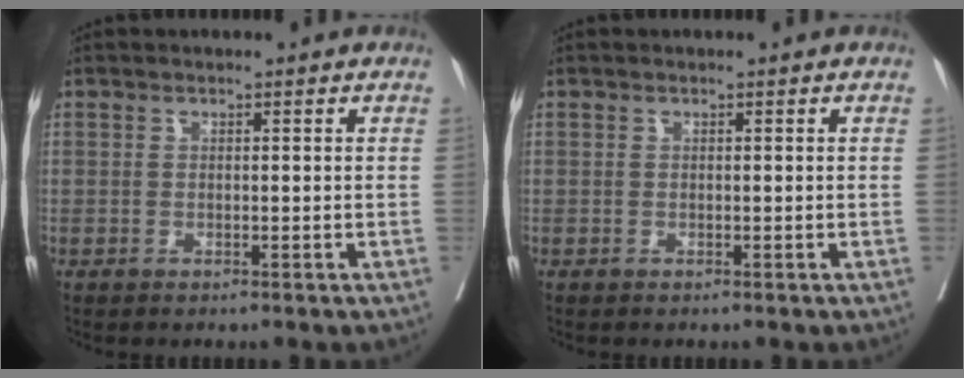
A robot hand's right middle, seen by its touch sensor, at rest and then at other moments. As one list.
[{"total": 0.0}]